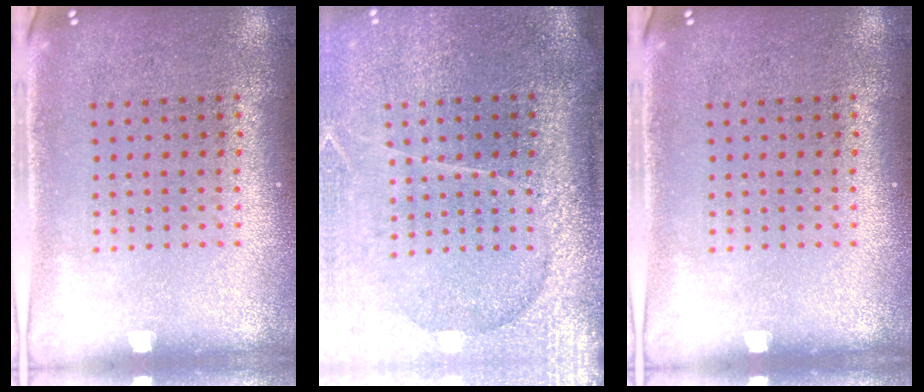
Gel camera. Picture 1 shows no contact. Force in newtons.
{"total": 4.2, "press": 3.4, "slide": 2.4}
{"total": 0.0}